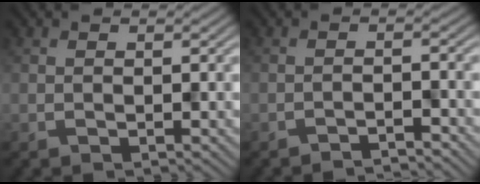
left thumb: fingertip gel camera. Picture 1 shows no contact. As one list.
[{"total": 2.2, "force": [-2.1, 0.1, 0.7], "torque": [-0.009, 0.005, -0.041]}]